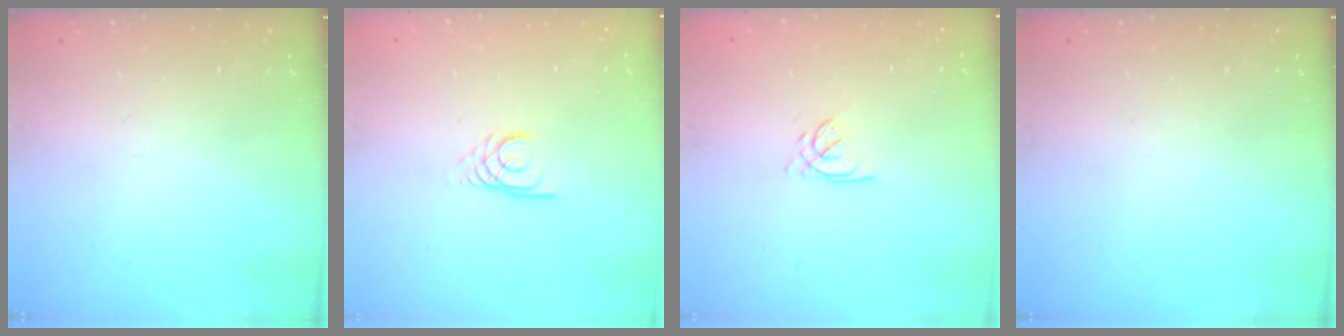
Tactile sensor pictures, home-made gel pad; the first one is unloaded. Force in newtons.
{"total": 3.0, "press": 3.0, "slide": 0.3}
{"total": 2.5, "press": 2.5, "slide": 0.3}
{"total": 0.0}